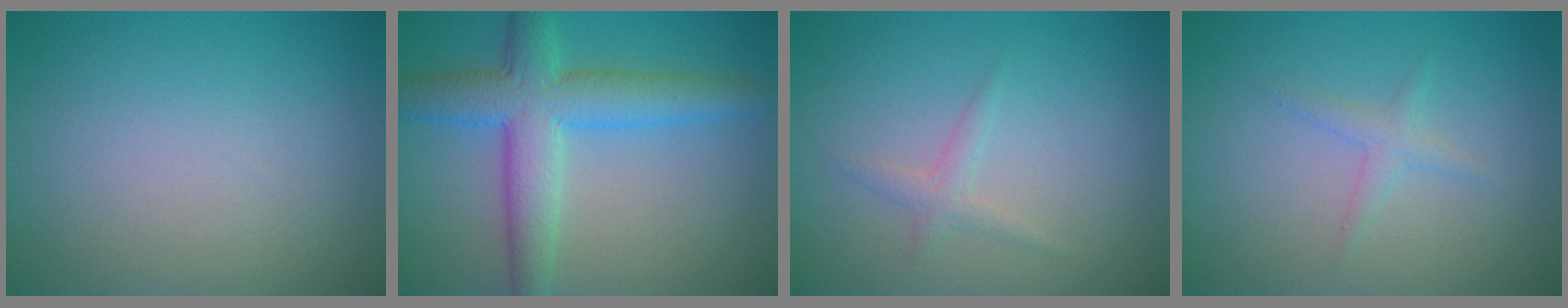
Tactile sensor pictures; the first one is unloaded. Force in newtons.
{"total": 5.4, "press": 5.4, "slide": 0.2}
{"total": 1.4, "press": 1.4, "slide": 0.0}
{"total": 1.3, "press": 1.3, "slide": 0.0}